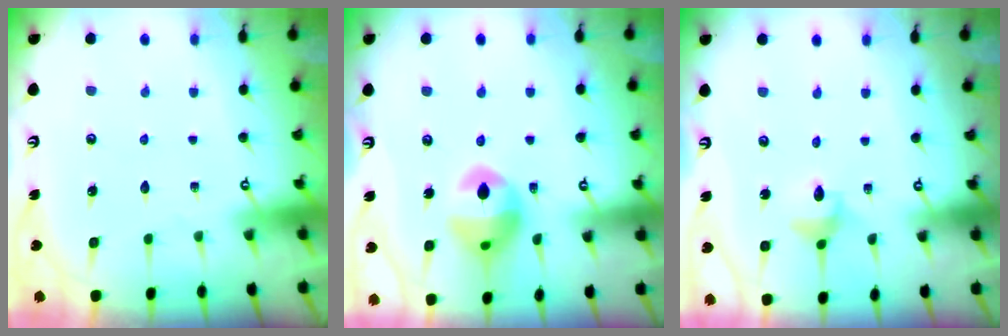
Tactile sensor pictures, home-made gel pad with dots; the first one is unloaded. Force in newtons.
{"total": 14.0, "press": 13.9, "slide": 1.5}
{"total": 4.5, "press": 4.5, "slide": 0.5}